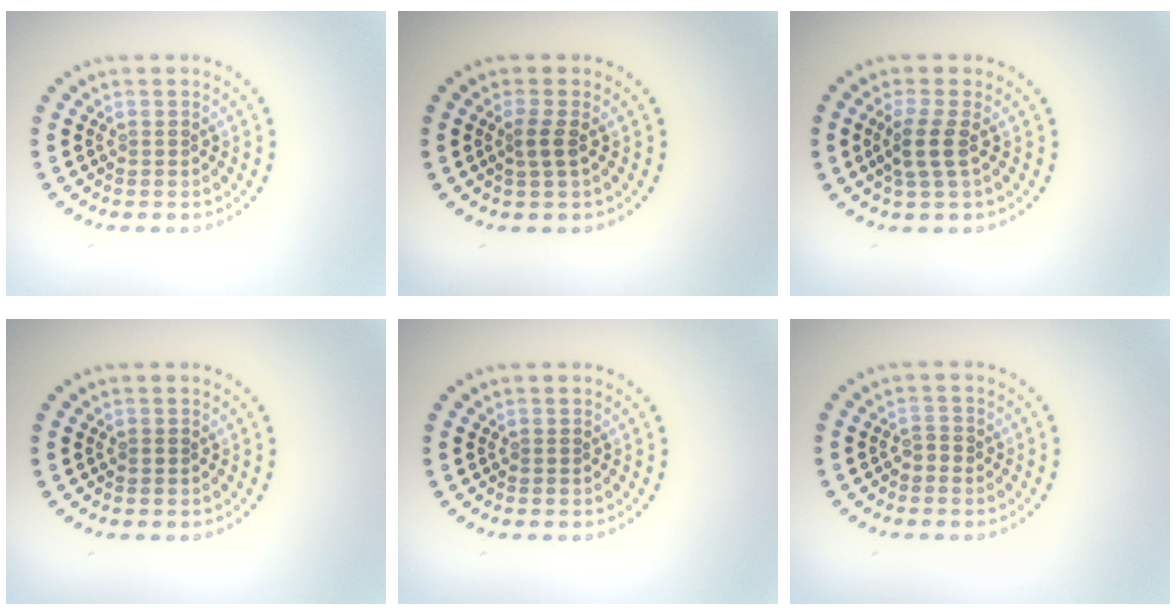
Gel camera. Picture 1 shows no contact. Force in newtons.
{"total": 1.5, "press": 1.2, "slide": 0.9}
{"total": 2.3, "press": 1.8, "slide": 1.3}
{"total": 0.5, "press": 0.5, "slide": 0.1}
{"total": 0.0}
{"total": 0.9, "press": 0.8, "slide": 0.4}